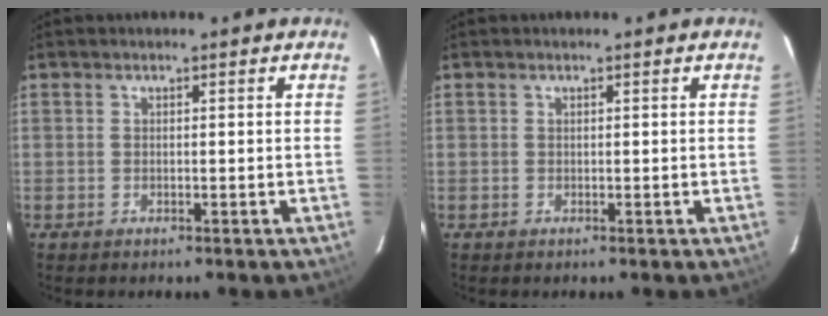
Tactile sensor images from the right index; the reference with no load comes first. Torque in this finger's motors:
{"motor_torque": [-0.02, 0.10, -0.02, 0.01]}